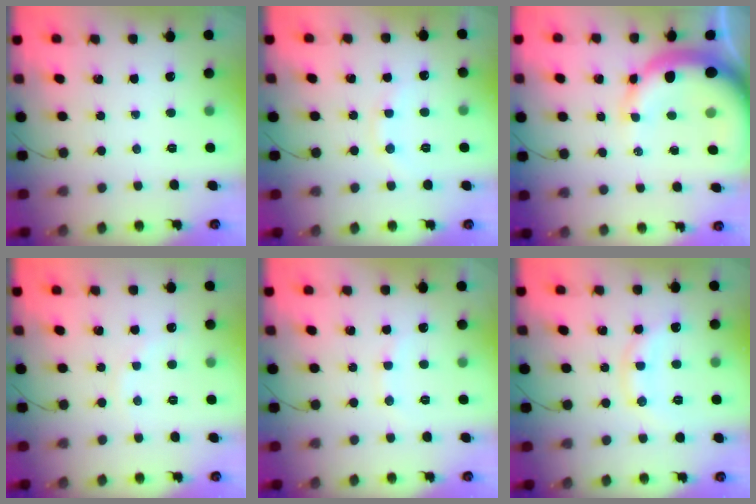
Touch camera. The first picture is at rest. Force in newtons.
{"total": 8.4, "press": 8.3, "slide": 1.3}
{"total": 13.4, "press": 13.2, "slide": 2.8}
{"total": 4.0, "press": 3.8, "slide": 1.4}
{"total": 4.2, "press": 4.1, "slide": 1.0}
{"total": 9.2, "press": 9.2, "slide": 0.3}